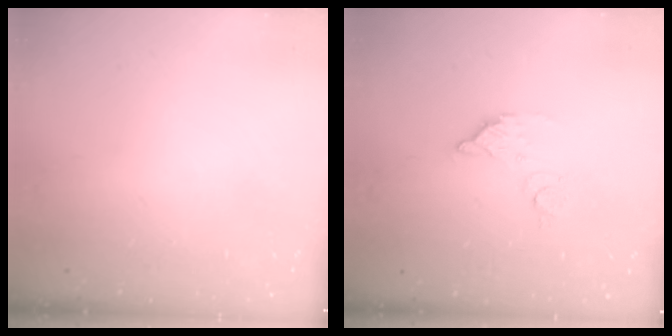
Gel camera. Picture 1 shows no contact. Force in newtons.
{"total": 7.2, "press": 7.2, "slide": 0.5}